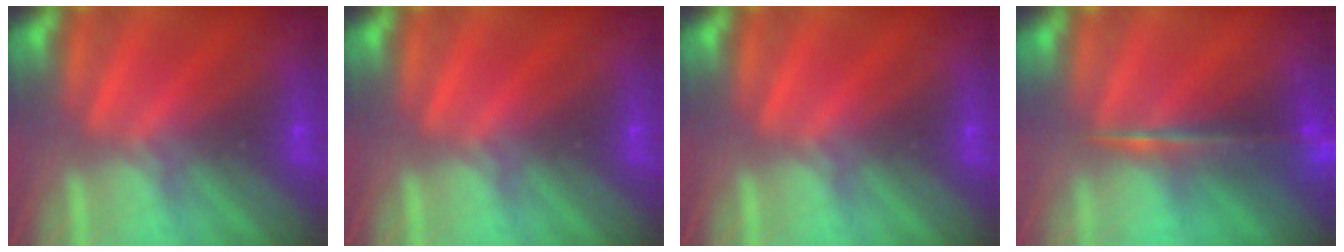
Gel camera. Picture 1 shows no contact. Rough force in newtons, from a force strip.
{"total": 0.0}
{"total": 0.0}
{"total": 5.5}